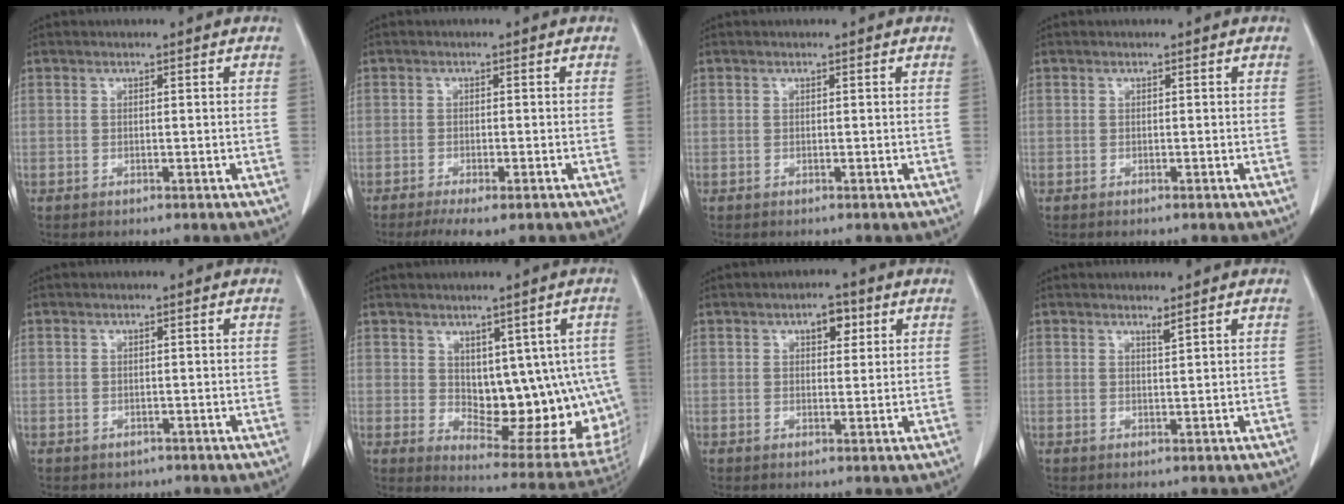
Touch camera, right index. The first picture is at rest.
{"total": 5.2, "force": [-3.7, 1.1, 3.4], "torque": [-0.051, -0.013, -0.054]}
{"total": 0.0}
{"total": 0.0}
{"total": 1.3, "force": [-0.6, 1.1, 0.0], "torque": [-0.005, 0.003, -0.007]}
{"total": 15.9, "force": [0.0, 8.0, 13.7], "torque": [-0.139, 0.002, 0.024]}
{"total": 3.3, "force": [1.6, 1.7, 2.4], "torque": [-0.033, 0.007, 0.022]}
{"total": 0.9, "force": [0.8, -0.3, 0.4], "torque": [-0.016, -0.011, 0.017]}